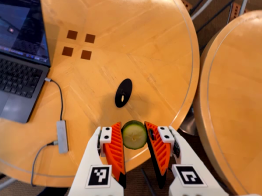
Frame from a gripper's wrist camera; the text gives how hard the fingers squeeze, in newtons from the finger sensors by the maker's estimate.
{"total": 8.1, "left": 8.1, "right": 8.1}